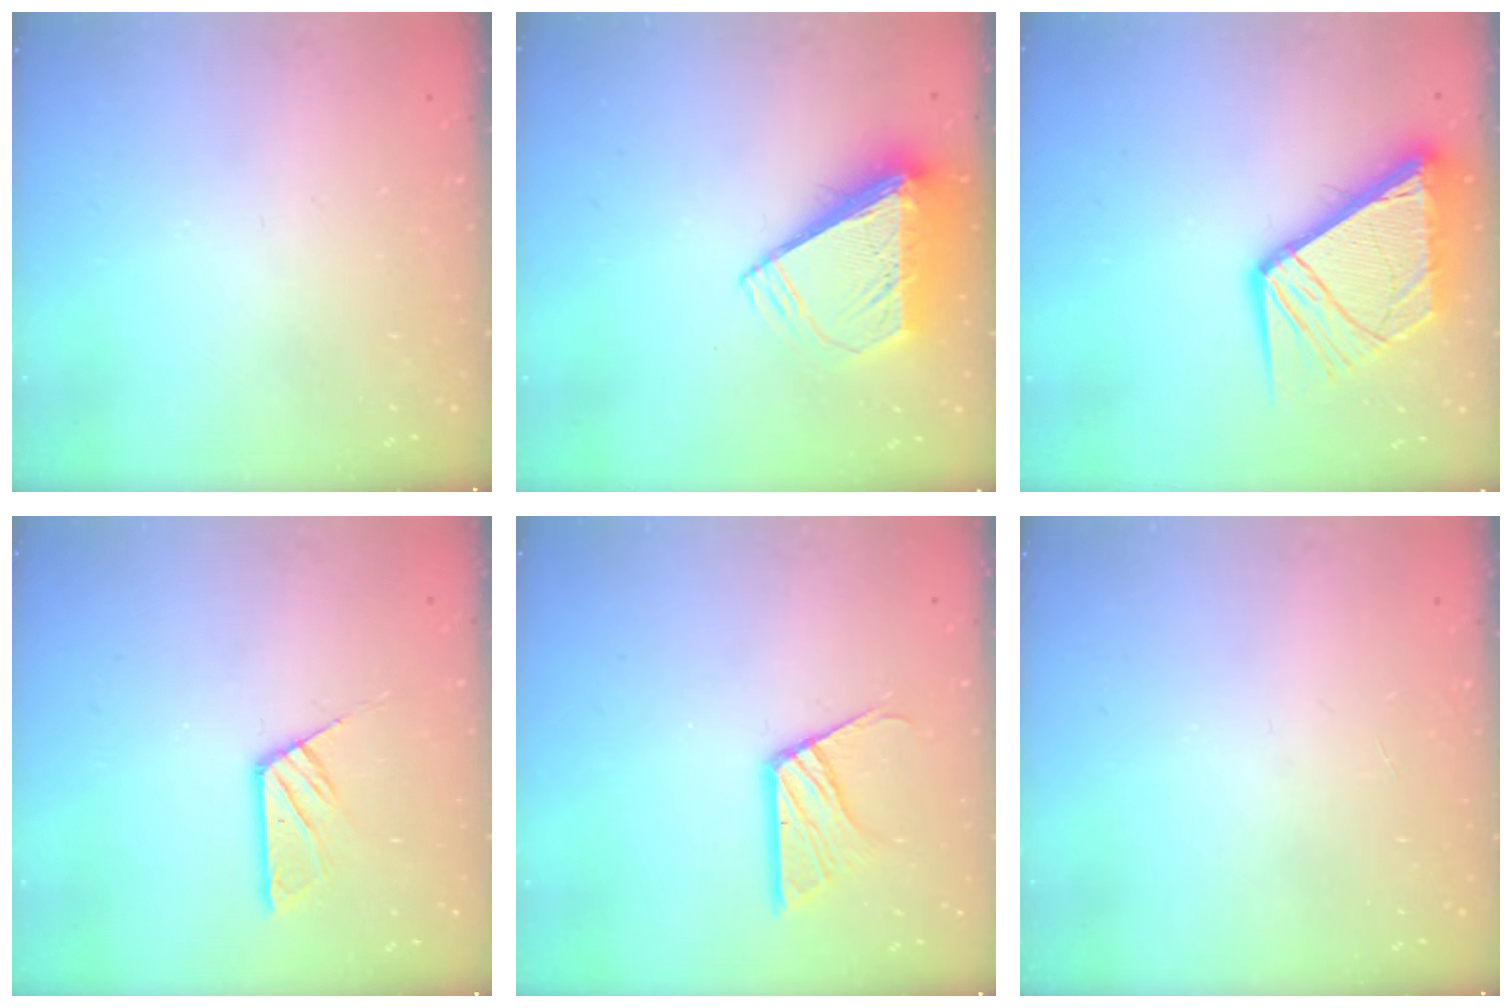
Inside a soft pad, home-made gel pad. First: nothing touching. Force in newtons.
{"total": 9.7, "press": 9.6, "slide": 1.4}
{"total": 14.5, "press": 14.4, "slide": 1.6}
{"total": 6.9, "press": 6.9, "slide": 0.3}
{"total": 11.1, "press": 11.1, "slide": 0.8}
{"total": 0.0}